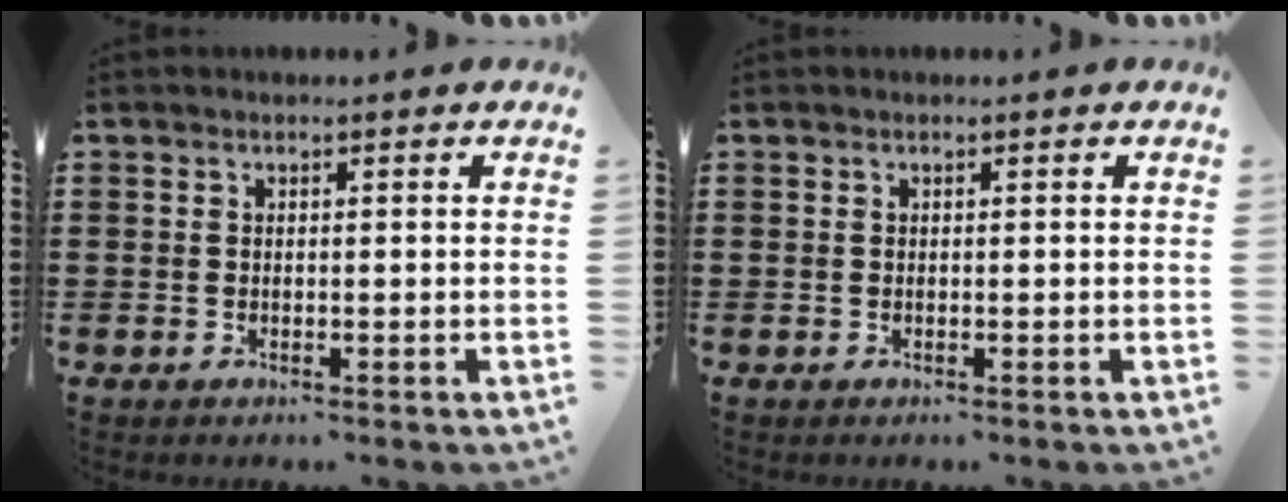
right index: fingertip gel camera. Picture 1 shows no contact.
{"total": 0.0}